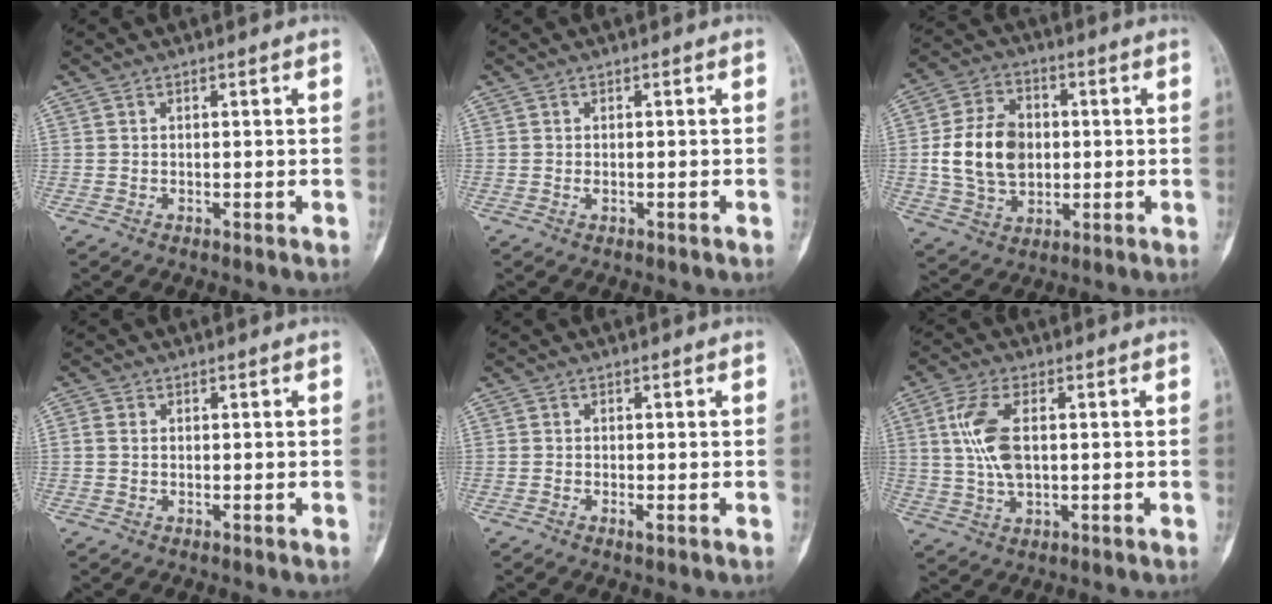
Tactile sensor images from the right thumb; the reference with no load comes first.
{"total": 0.6, "force": [-0.2, 0.2, 0.5], "torque": [-0.009, 0.002, -0.004]}
{"total": 13.9, "force": [0.2, 10.3, 9.4], "torque": [-0.144, 0.012, 0.008]}
{"total": 1.5, "force": [-0.1, 1.2, 0.9], "torque": [-0.014, 0.003, -0.004]}
{"total": 1.1, "force": [-0.5, 0.2, 0.9], "torque": [-0.015, 0.000, -0.012]}
{"total": 8.9, "force": [1.0, 4.5, 7.6], "torque": [-0.163, 0.005, 0.023]}